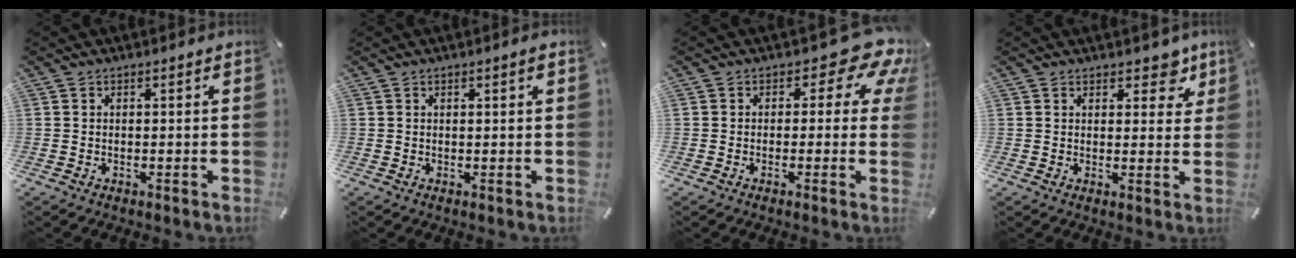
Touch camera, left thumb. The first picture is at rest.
{"total": 0.9, "force": [0.5, 0.1, 0.7], "torque": [-0.015, 0.000, 0.008]}
{"total": 8.7, "force": [3.4, 4.4, 6.7], "torque": [-0.082, -0.020, 0.056]}
{"total": 6.2, "force": [4.0, 3.7, 2.8], "torque": [-0.003, -0.023, 0.062]}